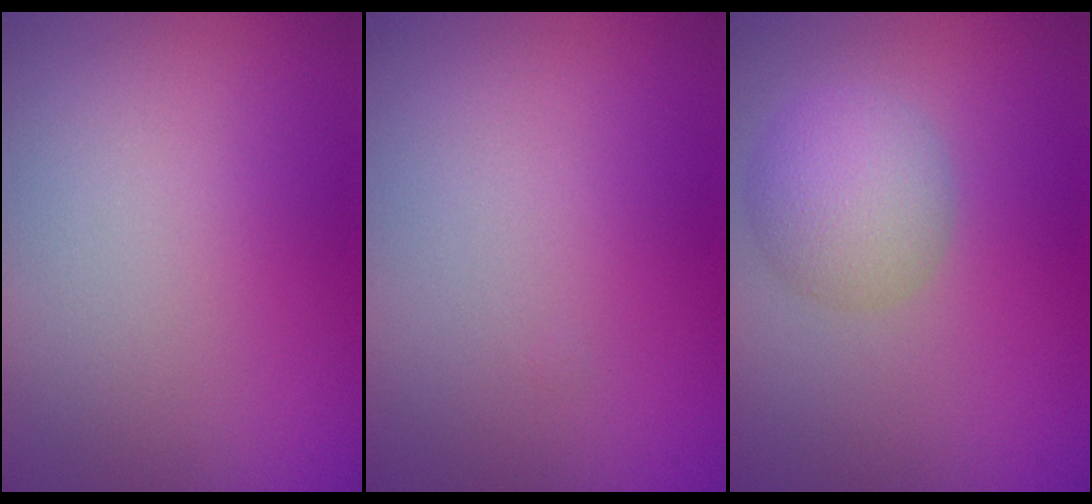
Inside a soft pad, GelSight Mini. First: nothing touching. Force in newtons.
{"total": 0.0}
{"total": 4.2, "press": 4.2, "slide": 0.1}